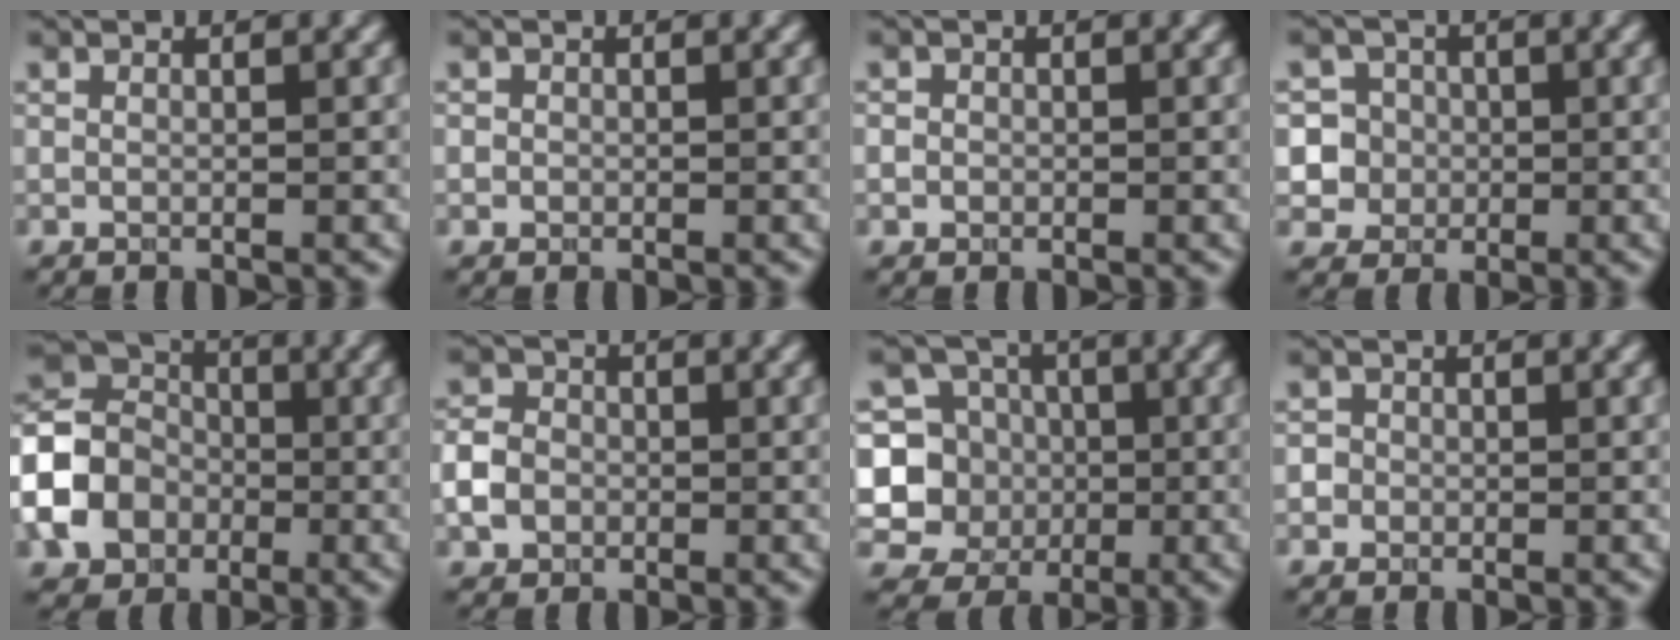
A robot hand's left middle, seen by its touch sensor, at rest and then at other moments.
{"total": 0.6, "force": [0.0, 0.6, 0.1], "torque": [0.005, -0.005, -0.001]}
{"total": 1.0, "force": [0.0, 1.0, 0.2], "torque": [0.007, -0.003, -0.005]}
{"total": 5.6, "force": [0.1, 5.5, 1.2], "torque": [-0.003, 0.028, -0.007]}
{"total": 8.0, "force": [-2.2, 6.7, 3.9], "torque": [-0.087, 0.000, -0.052]}
{"total": 3.1, "force": [-0.8, 2.7, 1.3], "torque": [-0.021, 0.003, -0.020]}
{"total": 8.1, "force": [-0.3, 7.7, 2.4], "torque": [-0.054, 0.028, -0.032]}
{"total": 1.5, "force": [0.0, 1.4, 0.4], "torque": [0.009, 0.004, -0.012]}